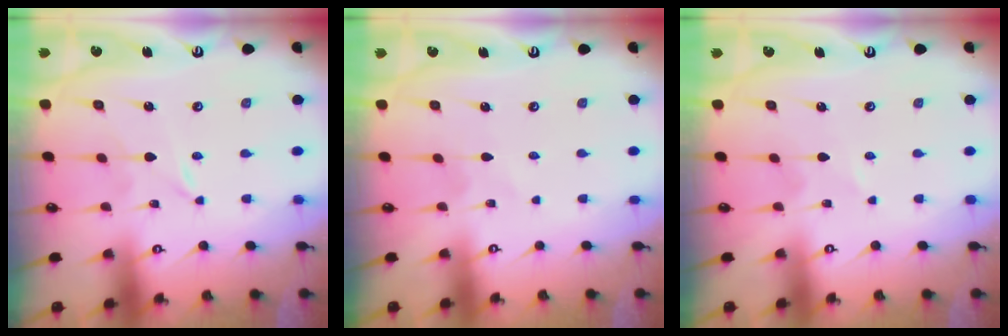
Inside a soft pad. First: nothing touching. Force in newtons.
{"total": 1.1, "press": 1.1, "slide": 0.1}
{"total": 0.8, "press": 0.8, "slide": 0.2}